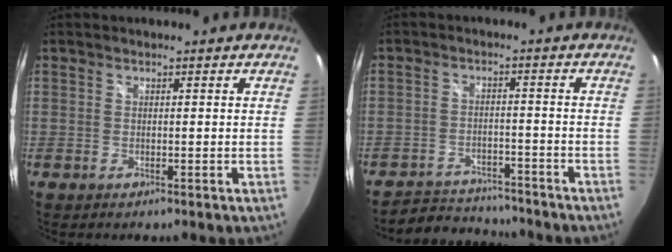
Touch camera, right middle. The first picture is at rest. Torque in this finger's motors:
{"motor_torque": [0.31, -0.60, -0.13, -0.03]}